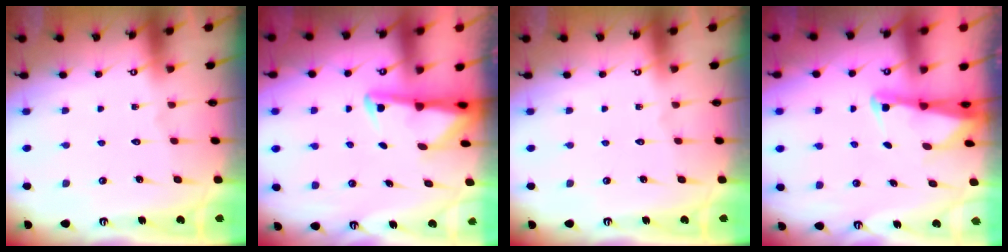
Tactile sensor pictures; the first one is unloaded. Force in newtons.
{"total": 2.9, "press": 2.9, "slide": 0.7}
{"total": 0.0}
{"total": 2.6, "press": 2.6, "slide": 0.3}